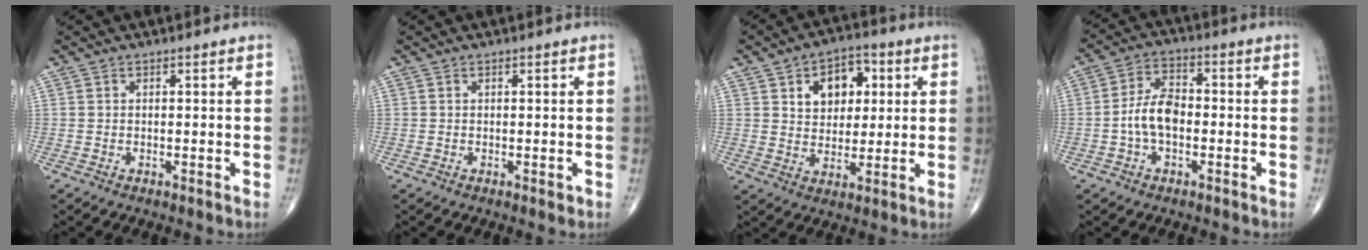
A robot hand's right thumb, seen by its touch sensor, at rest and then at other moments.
{"total": 0.6, "force": [-0.1, 0.3, 0.5], "torque": [-0.002, -0.001, 0.000]}
{"total": 10.1, "force": [3.3, 7.1, 6.4], "torque": [-0.055, -0.005, 0.052]}
{"total": 7.6, "force": [-1.4, 4.4, 6.0], "torque": [-0.111, 0.025, -0.034]}